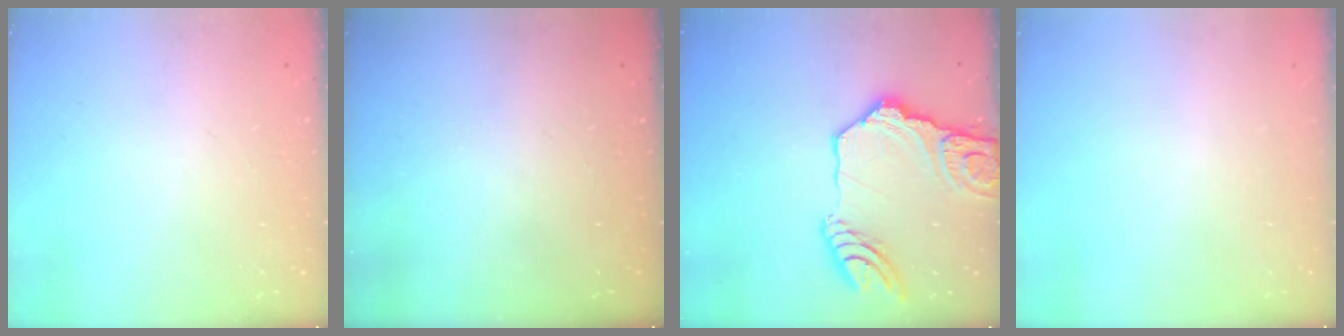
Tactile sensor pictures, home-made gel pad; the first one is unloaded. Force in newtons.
{"total": 0.0}
{"total": 20.6, "press": 20.4, "slide": 2.7}
{"total": 0.0}